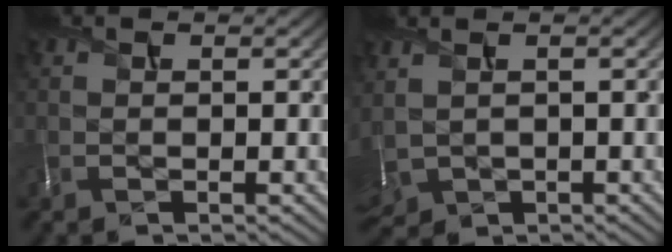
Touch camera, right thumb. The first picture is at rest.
{"total": 3.4, "force": [0.5, 2.3, 2.4], "torque": [-0.079, -0.002, 0.022]}